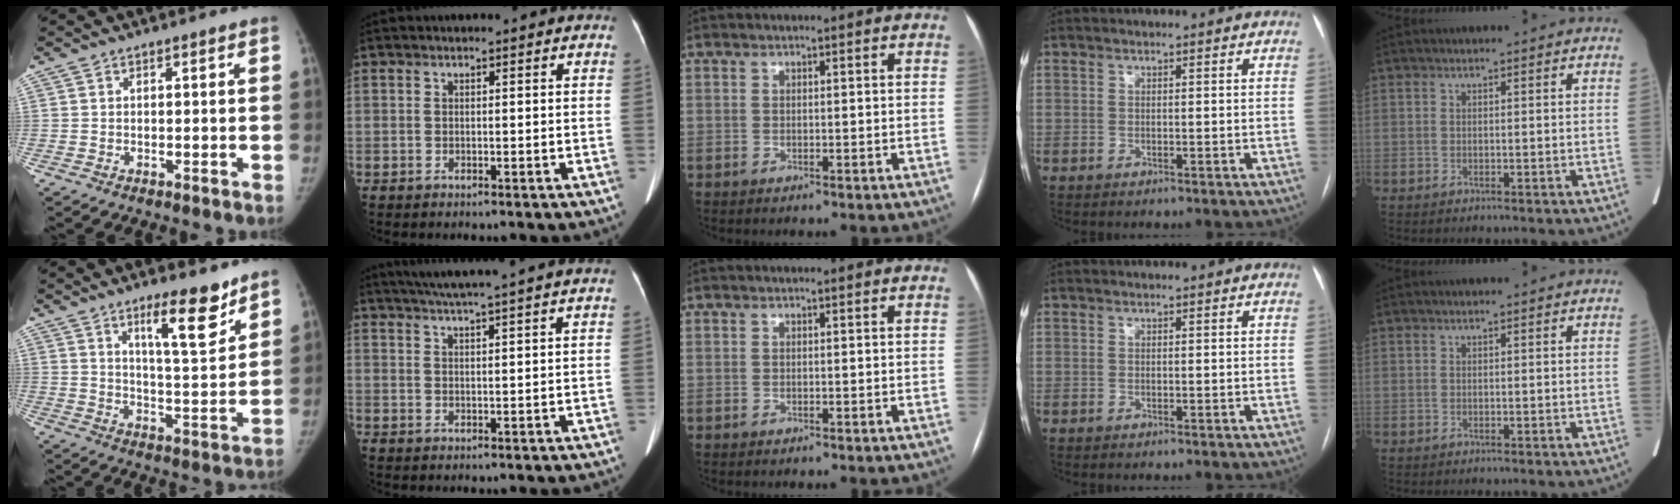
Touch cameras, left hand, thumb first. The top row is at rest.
{"thumb": {"total": 11.0, "force": [7.3, 2.6, 7.7], "torque": [-0.098, -0.058, 0.118]}, "index": {"total": 12.7, "force": [11.0, -0.9, 6.3], "torque": [-0.107, 0.020, 0.145]}}